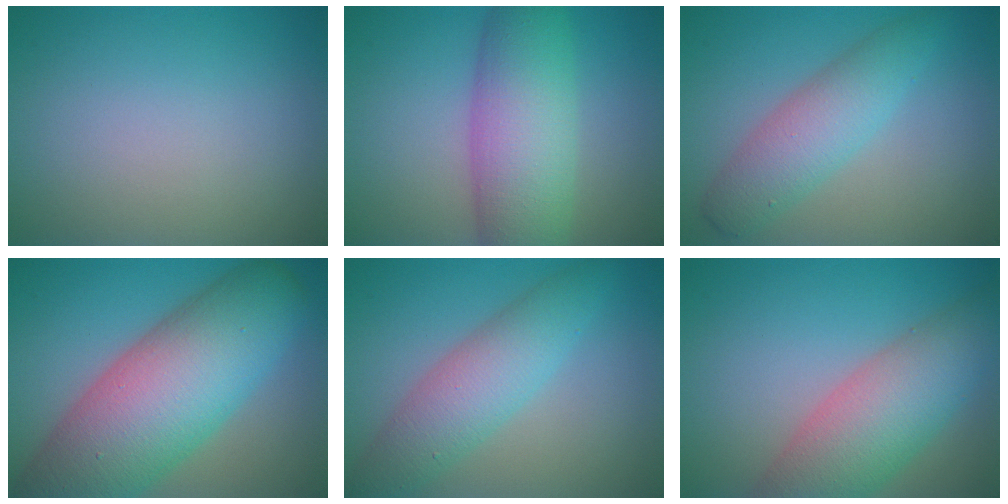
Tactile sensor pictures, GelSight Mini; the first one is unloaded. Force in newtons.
{"total": 8.5, "press": 8.5, "slide": 0.1}
{"total": 4.5, "press": 4.5, "slide": 0.1}
{"total": 14.2, "press": 14.2, "slide": 0.5}
{"total": 5.2, "press": 5.2, "slide": 0.0}
{"total": 7.7, "press": 7.7, "slide": 0.4}